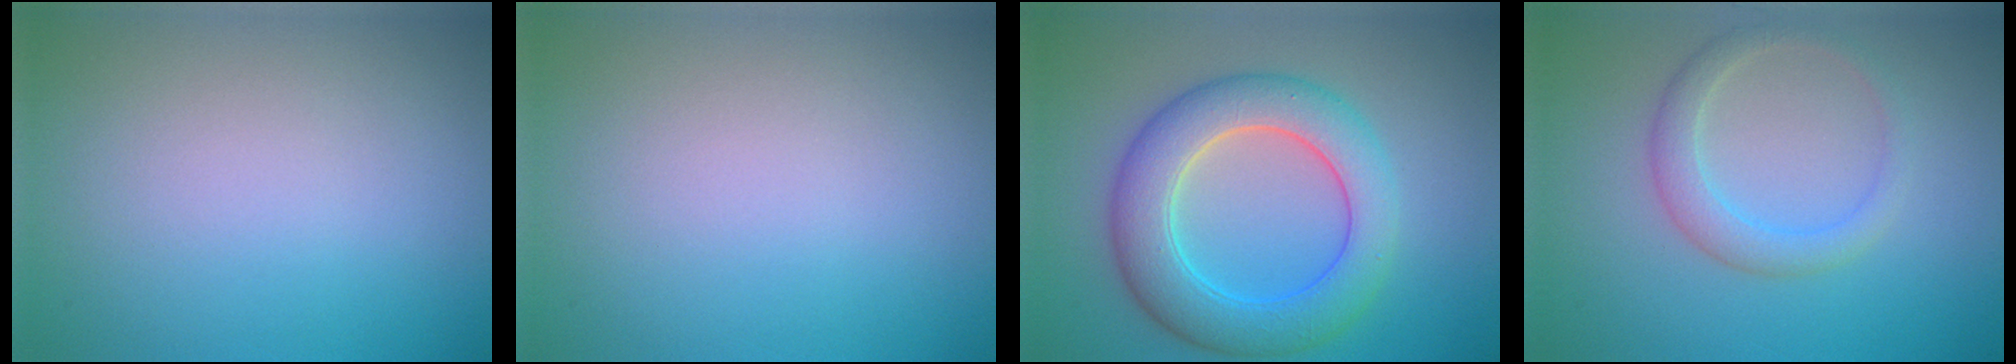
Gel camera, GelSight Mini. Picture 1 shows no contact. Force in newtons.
{"total": 0.0}
{"total": 7.3, "press": 7.3, "slide": 0.3}
{"total": 2.5, "press": 2.5, "slide": 0.2}